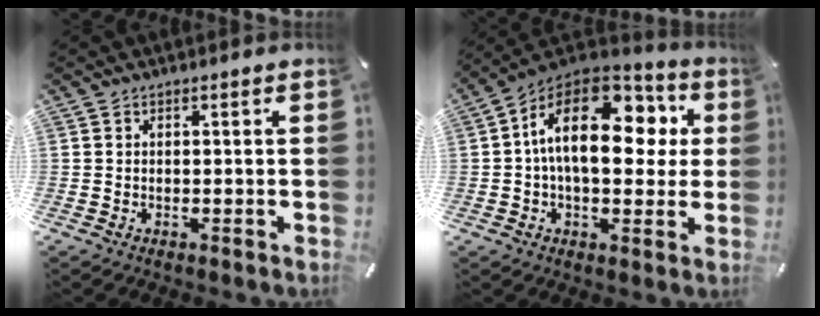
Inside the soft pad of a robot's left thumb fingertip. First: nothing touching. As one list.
[{"total": 19.3, "force": [4.1, 11.5, 14.9], "torque": [-0.252, -0.010, 0.068]}]